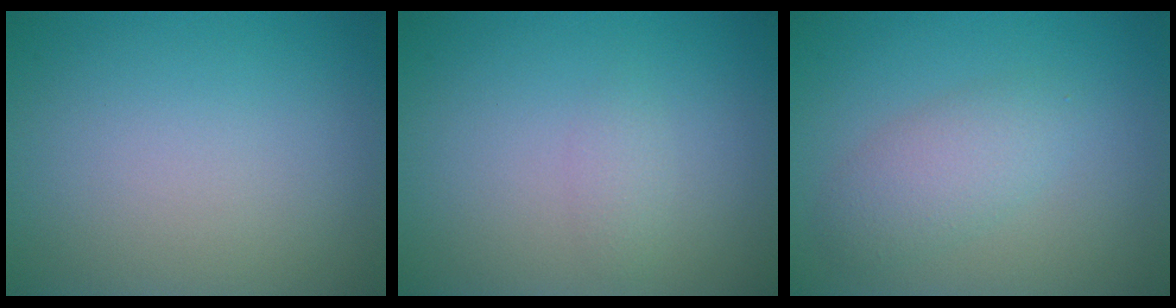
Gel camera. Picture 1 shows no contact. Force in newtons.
{"total": 1.0, "press": 1.0, "slide": 0.0}
{"total": 2.9, "press": 2.9, "slide": 0.0}